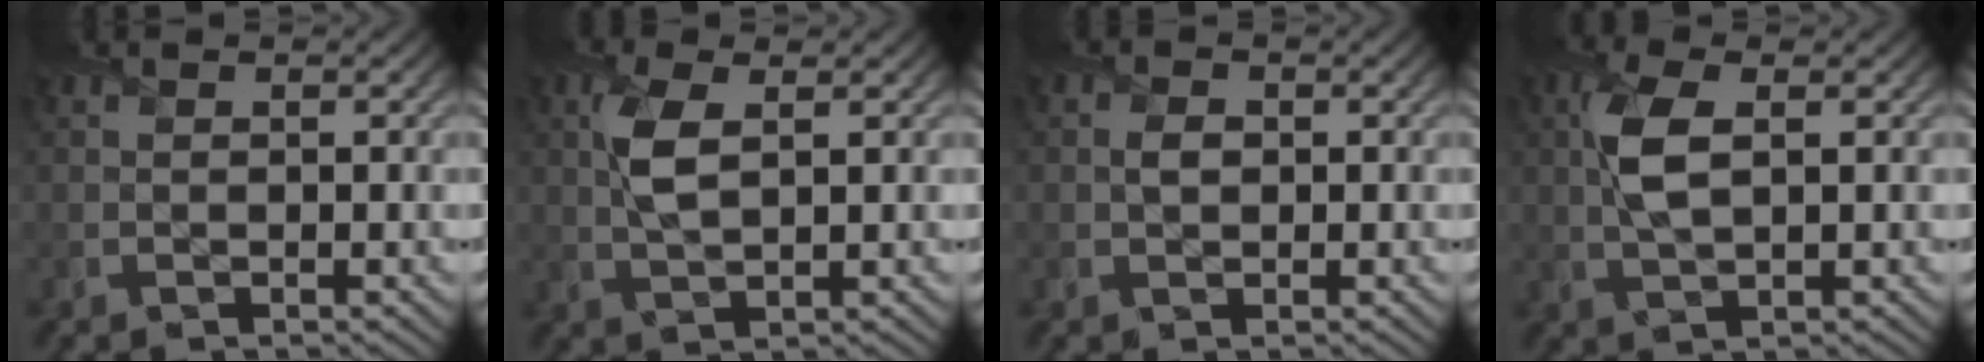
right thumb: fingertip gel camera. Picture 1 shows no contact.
{"total": 4.2, "force": [1.1, 1.6, 3.7], "torque": [-0.092, 0.002, 0.024]}
{"total": 1.2, "force": [0.0, 1.0, 0.6], "torque": [-0.011, -0.003, 0.000]}
{"total": 5.0, "force": [0.9, 2.0, 4.5], "torque": [-0.109, 0.004, 0.020]}